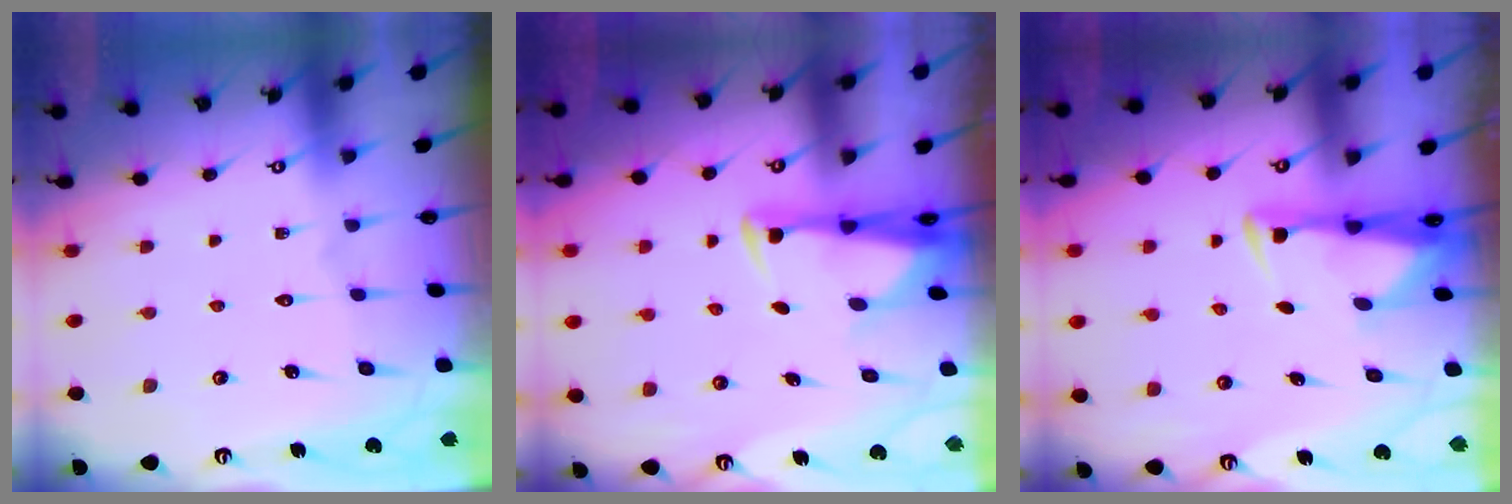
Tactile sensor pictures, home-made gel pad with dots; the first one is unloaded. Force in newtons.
{"total": 2.9, "press": 2.7, "slide": 0.9}
{"total": 2.9, "press": 2.8, "slide": 0.9}